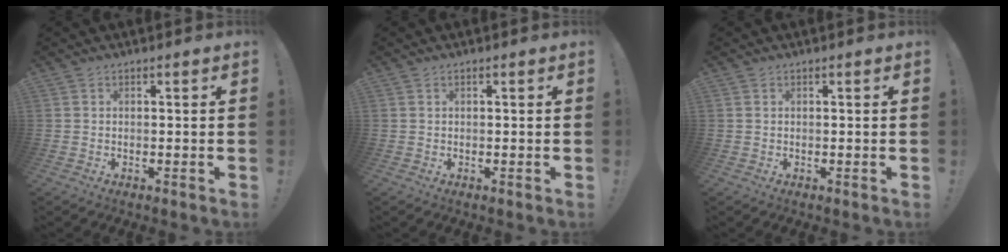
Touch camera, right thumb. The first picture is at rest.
{"total": 0.0}
{"total": 0.0}